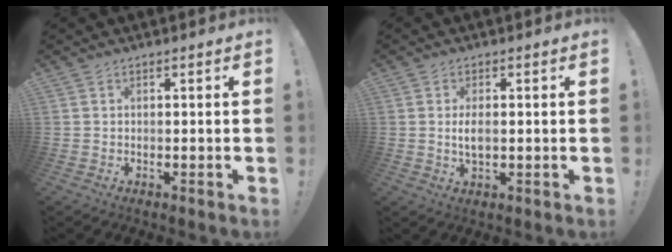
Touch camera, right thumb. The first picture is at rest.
{"total": 3.6, "force": [0.1, 1.6, 3.2], "torque": [-0.053, -0.004, -0.003]}